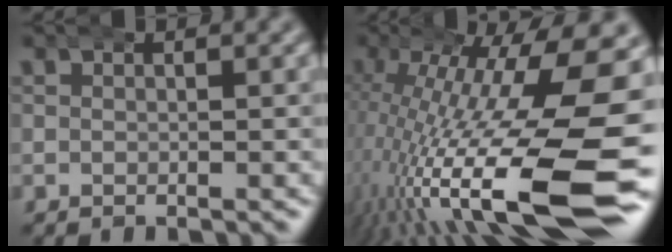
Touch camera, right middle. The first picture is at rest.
{"total": 17.4, "force": [-4.9, 5.8, 15.7], "torque": [-0.226, -0.026, -0.054]}